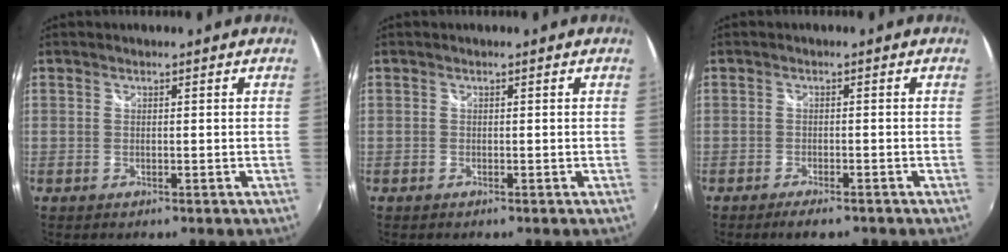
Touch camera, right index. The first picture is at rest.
{"total": 0.0}
{"total": 3.7, "force": [-2.9, 1.0, 2.1], "torque": [-0.049, -0.009, -0.050]}